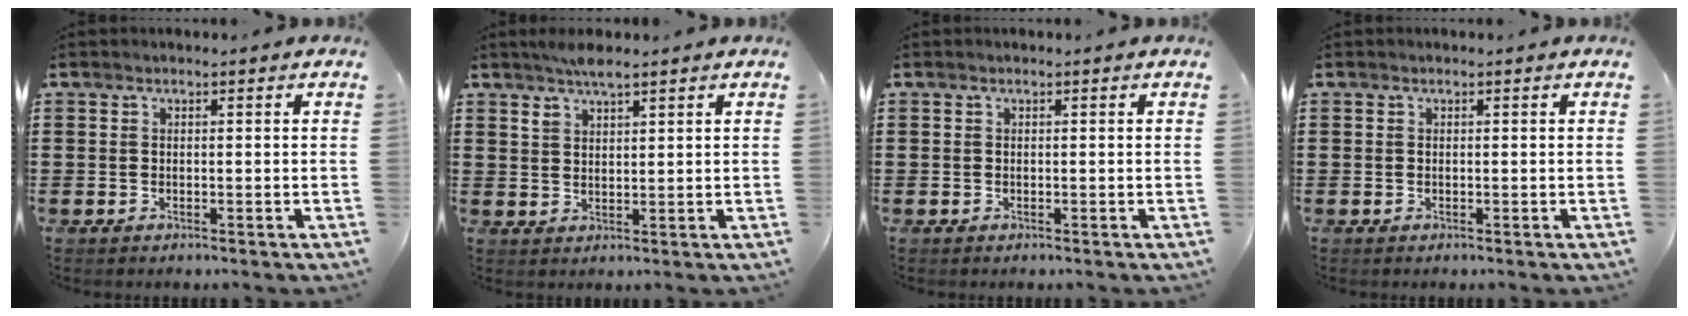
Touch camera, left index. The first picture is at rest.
{"total": 3.2, "force": [2.7, 0.9, 1.6], "torque": [-0.035, 0.003, 0.049]}
{"total": 0.0}
{"total": 0.0}